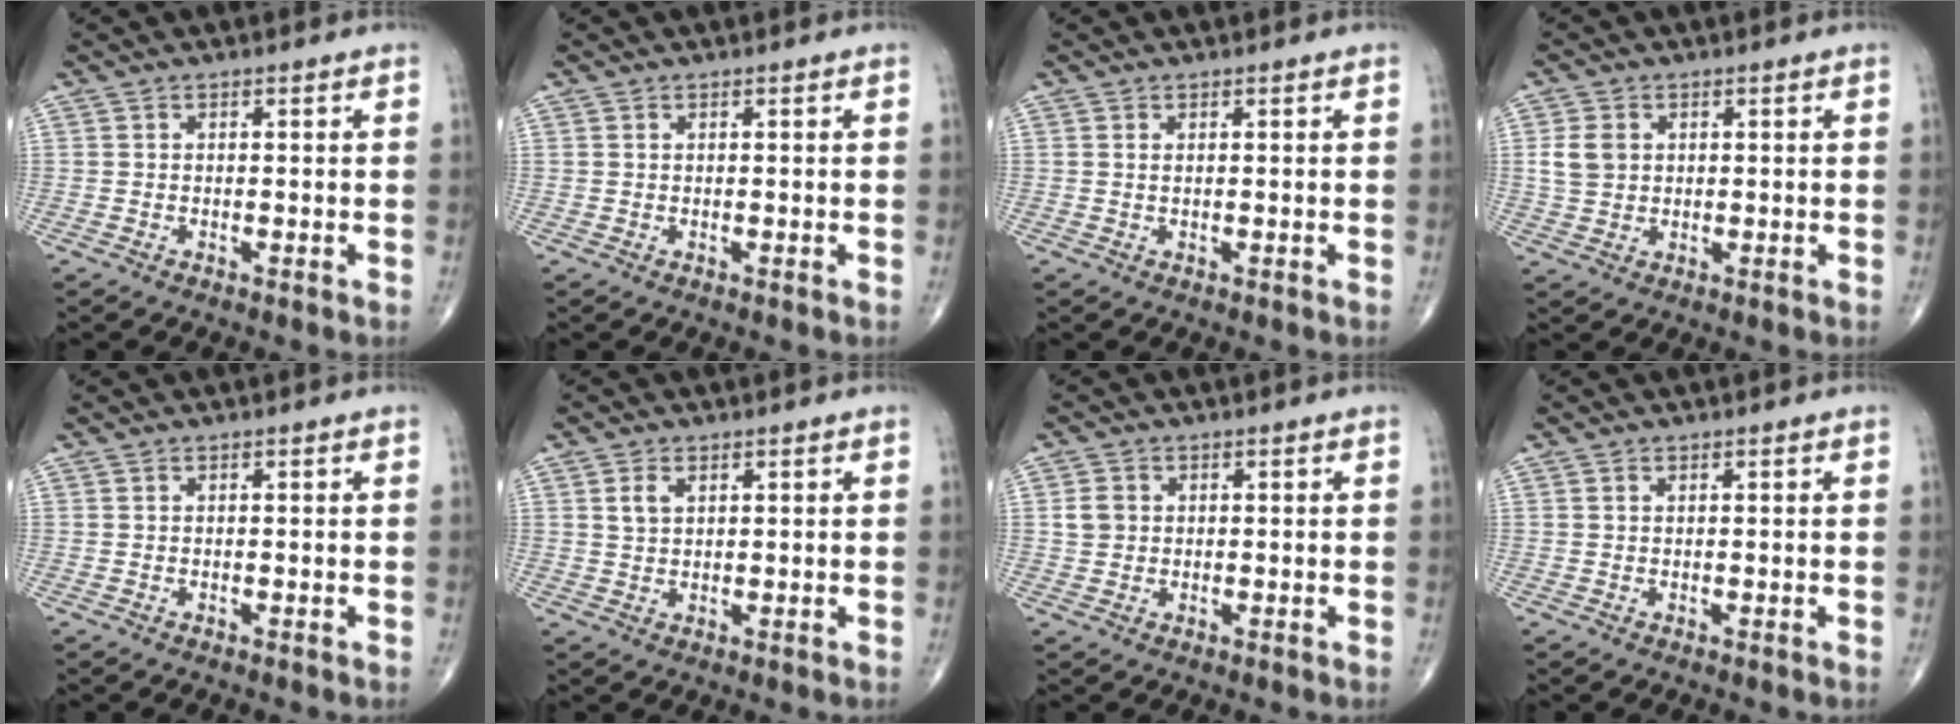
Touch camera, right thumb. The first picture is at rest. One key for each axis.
{"total": 0.0}
{"total": 0.5, "fx": 0.2, "fy": 0.3, "fz": 0.4, "tx": -0.011, "ty": 0.003, "tz": 0.005}
{"total": 4.7, "fx": 0.9, "fy": 3.7, "fz": 2.7, "tx": -0.045, "ty": 0.001, "tz": 0.020}
{"total": 0.0}
{"total": 2.8, "fx": 1.2, "fy": 1.8, "fz": 1.9, "tx": -0.029, "ty": -0.003, "tz": 0.024}
{"total": 2.9, "fx": 0.4, "fy": 2.6, "fz": 1.3, "tx": -0.015, "ty": 0.004, "tz": 0.008}
{"total": 0.0}